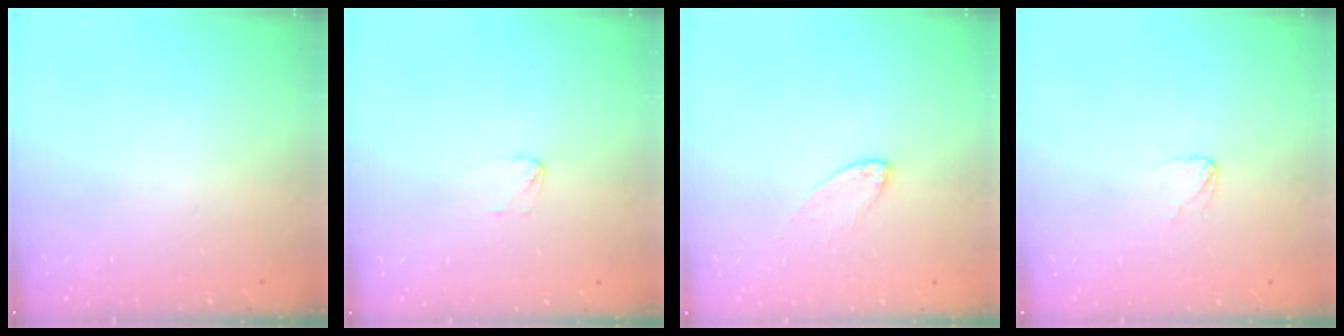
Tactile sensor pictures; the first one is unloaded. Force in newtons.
{"total": 2.6, "press": 2.6, "slide": 0.2}
{"total": 4.3, "press": 4.3, "slide": 0.3}
{"total": 2.3, "press": 2.3, "slide": 0.1}